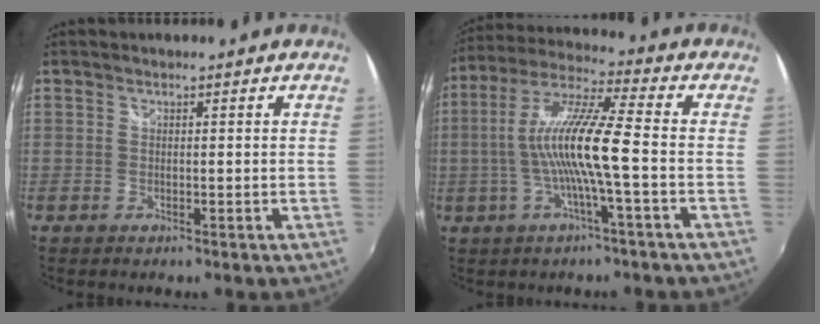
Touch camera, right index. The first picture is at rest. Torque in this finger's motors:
{"motor_torque": [1.60, -0.54, 1.05, 0.21]}